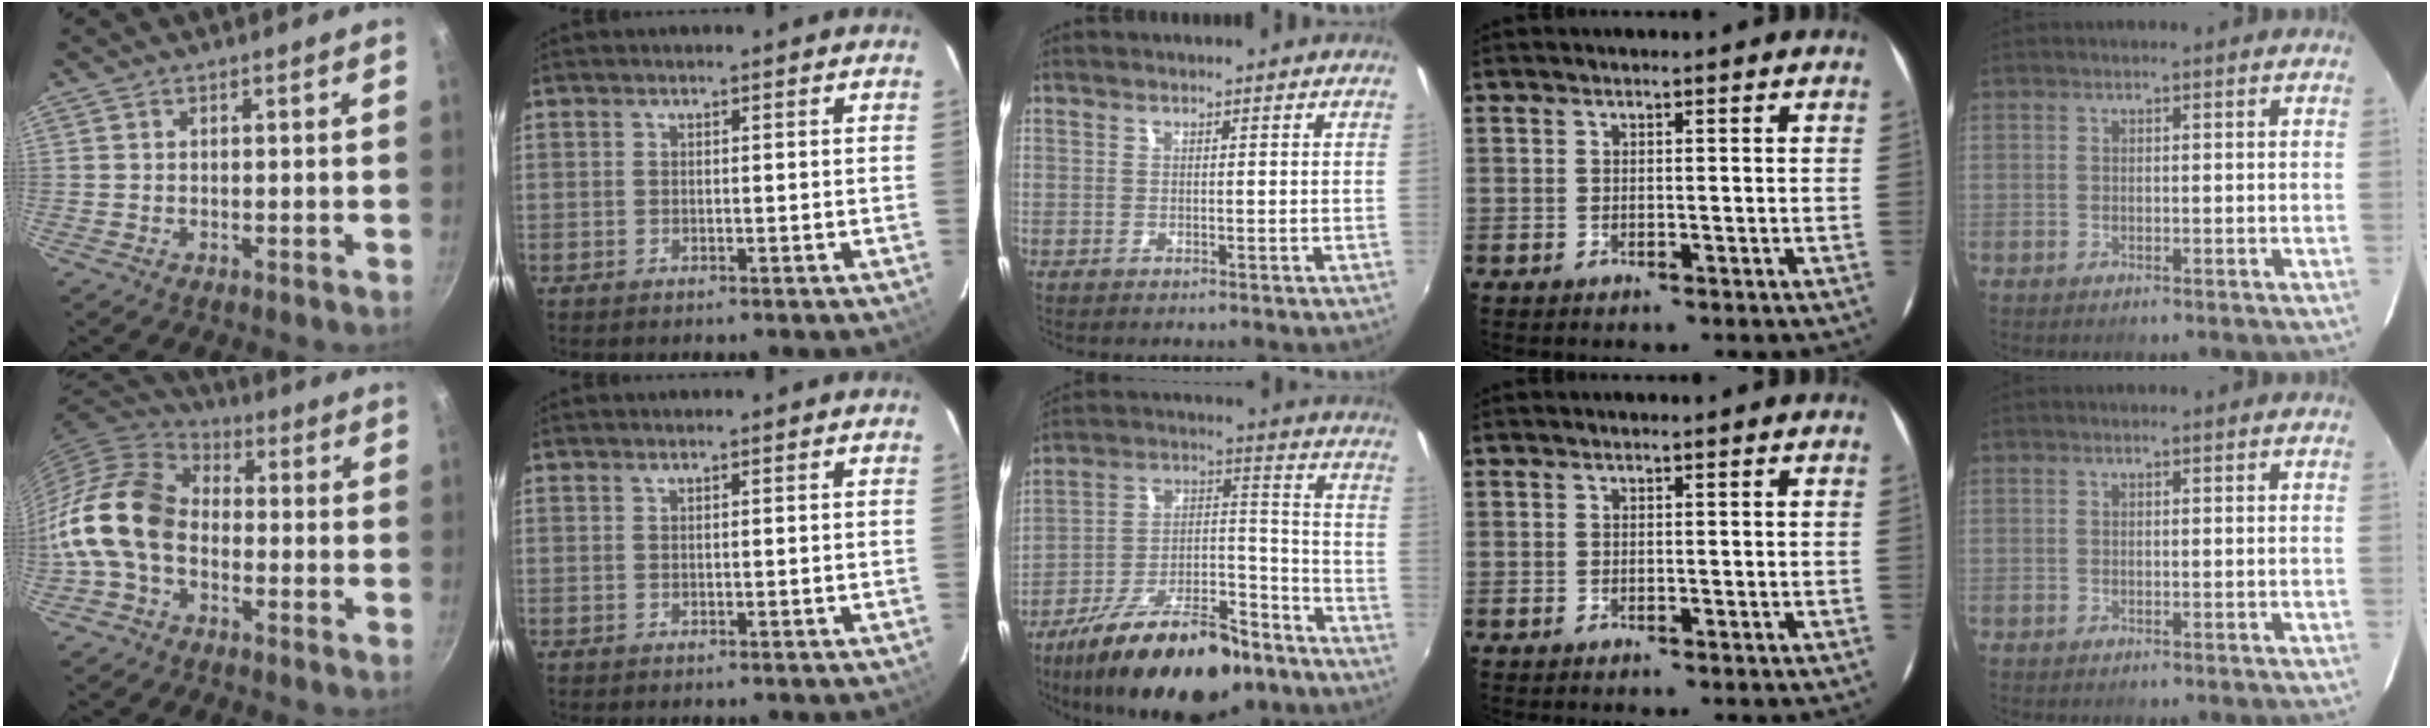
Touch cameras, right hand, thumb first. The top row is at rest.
{"thumb": {"total": 14.3, "force": [-3.0, 9.9, 9.9], "torque": [-0.166, 0.038, -0.082]}, "middle": {"total": 23.2, "force": [-16.0, 8.9, 14.3], "torque": [-0.244, -0.004, -0.244]}}